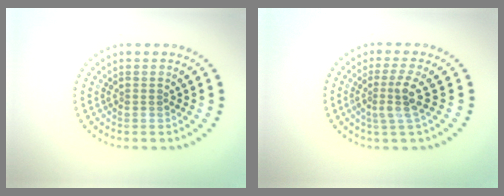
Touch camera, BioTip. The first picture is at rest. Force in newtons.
{"total": 2.7, "press": 2.0, "slide": 1.8}